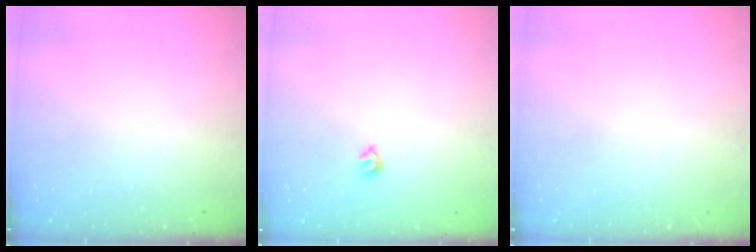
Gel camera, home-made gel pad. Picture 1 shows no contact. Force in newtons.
{"total": 4.9, "press": 4.8, "slide": 0.8}
{"total": 0.0}